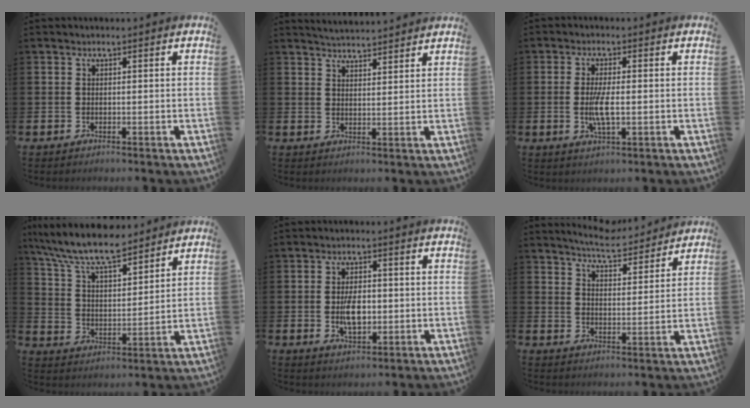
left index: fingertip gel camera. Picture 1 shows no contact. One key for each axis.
{"total": 4.2, "fx": 4.2, "fy": -0.1, "fz": 0.0, "tx": -0.005, "ty": -0.025, "tz": 0.075}
{"total": 3.9, "fx": -0.4, "fy": 1.1, "fz": 3.7, "tx": -0.074, "ty": -0.002, "tz": -0.010}
{"total": 8.9, "fx": 8.0, "fy": 1.6, "fz": 3.4, "tx": -0.102, "ty": -0.042, "tz": 0.144}
{"total": 4.8, "fx": -0.3, "fy": 2.5, "fz": 4.1, "tx": -0.061, "ty": -0.001, "tz": -0.008}
{"total": 6.4, "fx": 6.2, "fy": 0.6, "fz": 1.2, "tx": -0.034, "ty": -0.039, "tz": 0.110}